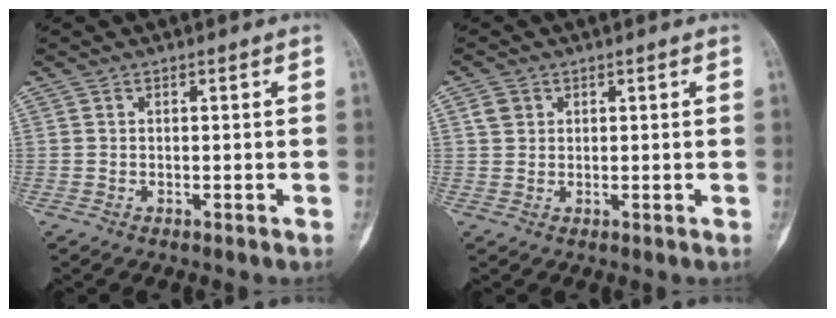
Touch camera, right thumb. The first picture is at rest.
{"total": 2.3, "force": [0.9, 2.0, 0.9], "torque": [-0.010, -0.001, 0.017]}